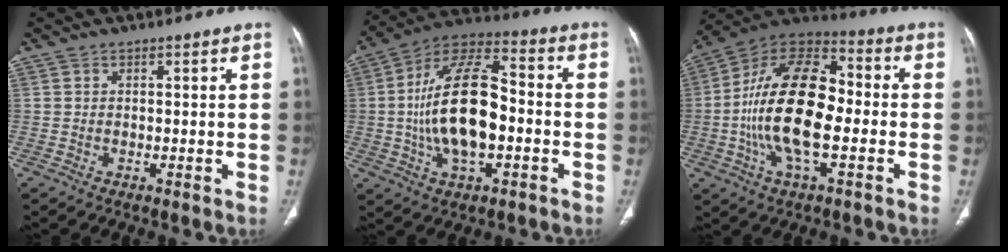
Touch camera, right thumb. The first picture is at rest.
{"total": 18.9, "force": [-2.3, 9.1, 16.4], "torque": [-0.300, 0.034, -0.043]}
{"total": 21.0, "force": [-2.8, 10.1, 18.1], "torque": [-0.322, 0.033, -0.055]}